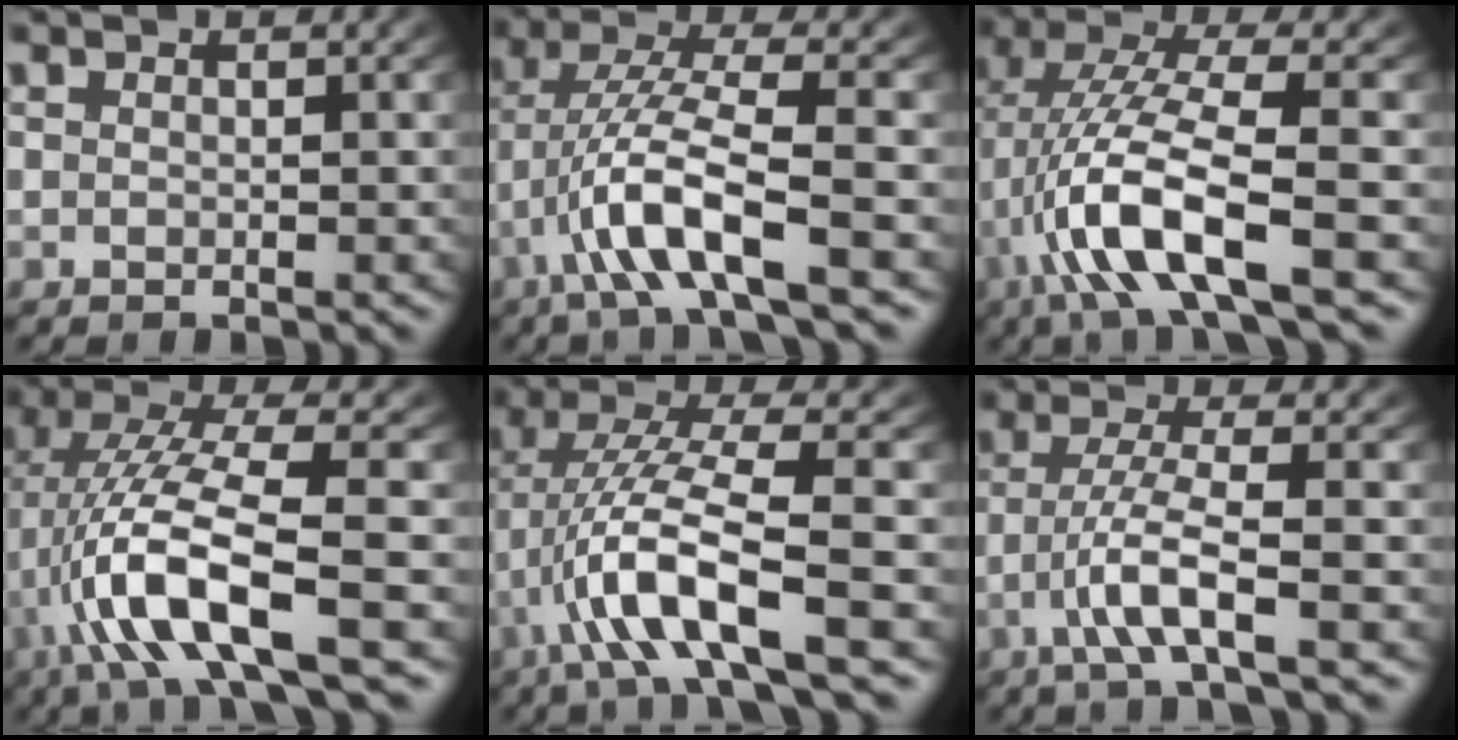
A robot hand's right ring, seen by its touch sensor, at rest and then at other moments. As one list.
[{"total": 5.8, "force": [-1.4, 1.6, 5.4], "torque": [-0.128, -0.017, -0.015]}, {"total": 8.5, "force": [-1.7, 3.4, 7.6], "torque": [-0.173, -0.025, -0.018]}, {"total": 9.4, "force": [-1.7, 3.9, 8.4], "torque": [-0.181, -0.023, -0.018]}, {"total": 7.2, "force": [-1.5, 2.6, 6.6], "torque": [-0.152, -0.018, -0.018]}, {"total": 4.3, "force": [-2.0, 0.4, 3.7], "torque": [-0.088, -0.017, -0.028]}]